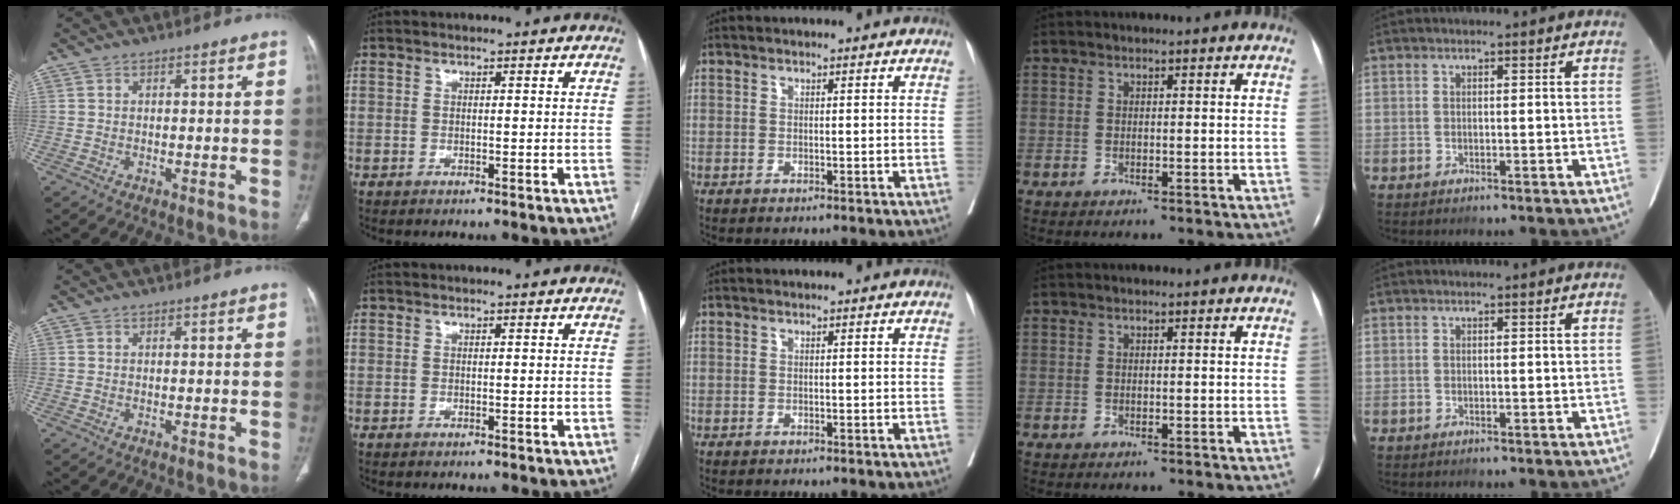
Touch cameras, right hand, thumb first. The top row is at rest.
{}